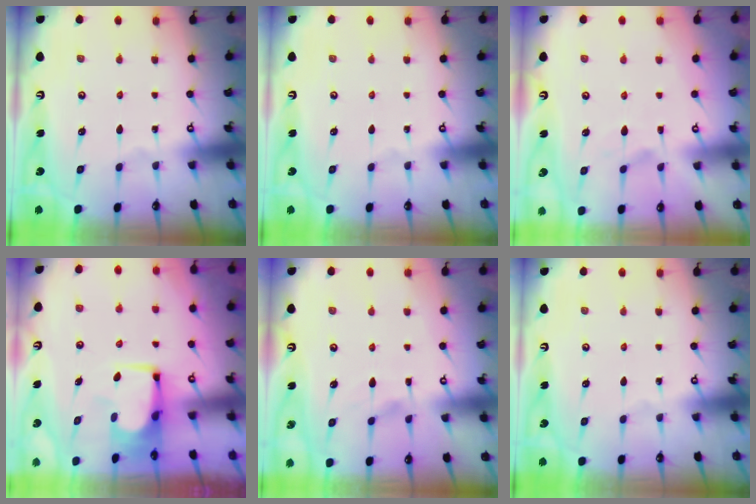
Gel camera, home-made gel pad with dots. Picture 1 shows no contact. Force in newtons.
{"total": 0.0}
{"total": 2.2, "press": 1.9, "slide": 1.1}
{"total": 6.3, "press": 6.3, "slide": 0.3}
{"total": 1.2, "press": 0.7, "slide": 0.9}
{"total": 0.0}